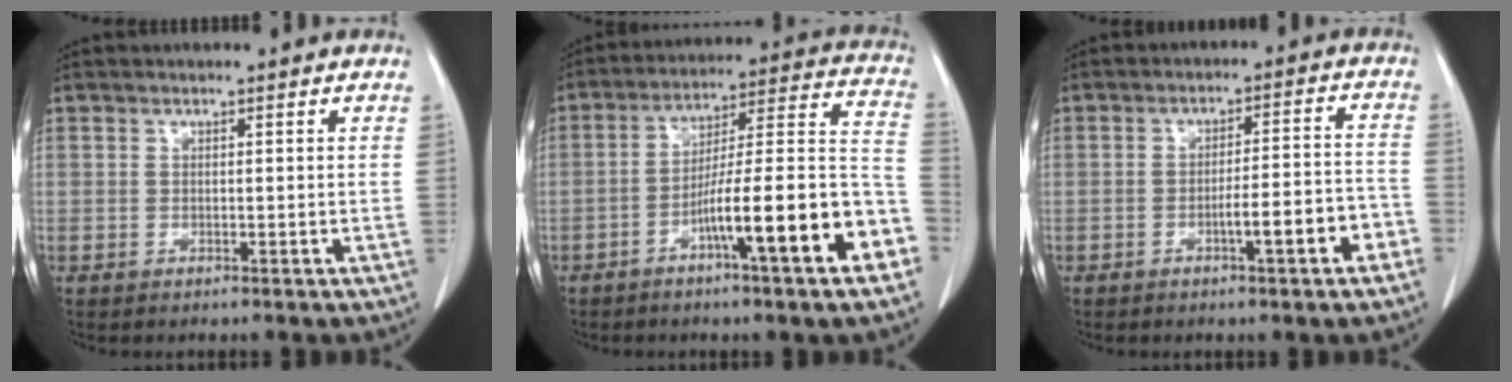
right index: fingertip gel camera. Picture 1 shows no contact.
{"total": 18.0, "force": [-7.7, 0.9, 16.3], "torque": [-0.209, 0.017, -0.118]}
{"total": 7.5, "force": [-3.6, 0.6, 6.5], "torque": [-0.093, 0.017, -0.046]}